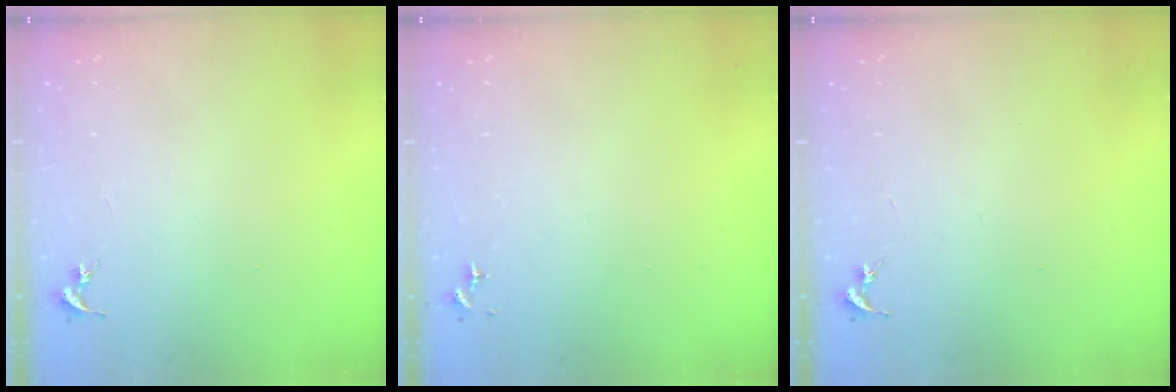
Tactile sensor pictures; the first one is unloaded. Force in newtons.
{"total": 0.0}
{"total": 0.0}